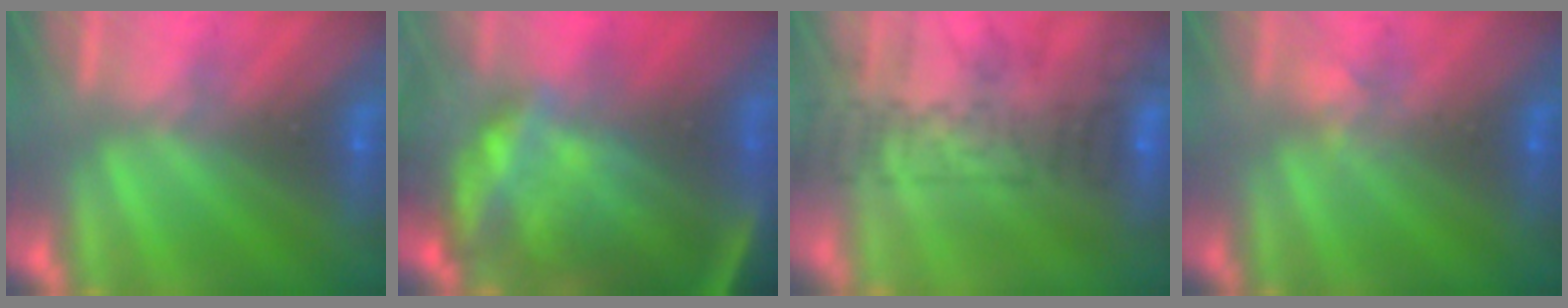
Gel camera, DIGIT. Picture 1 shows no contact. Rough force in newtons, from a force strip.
{"total": 11.8}
{"total": 8.7}
{"total": 1.8}